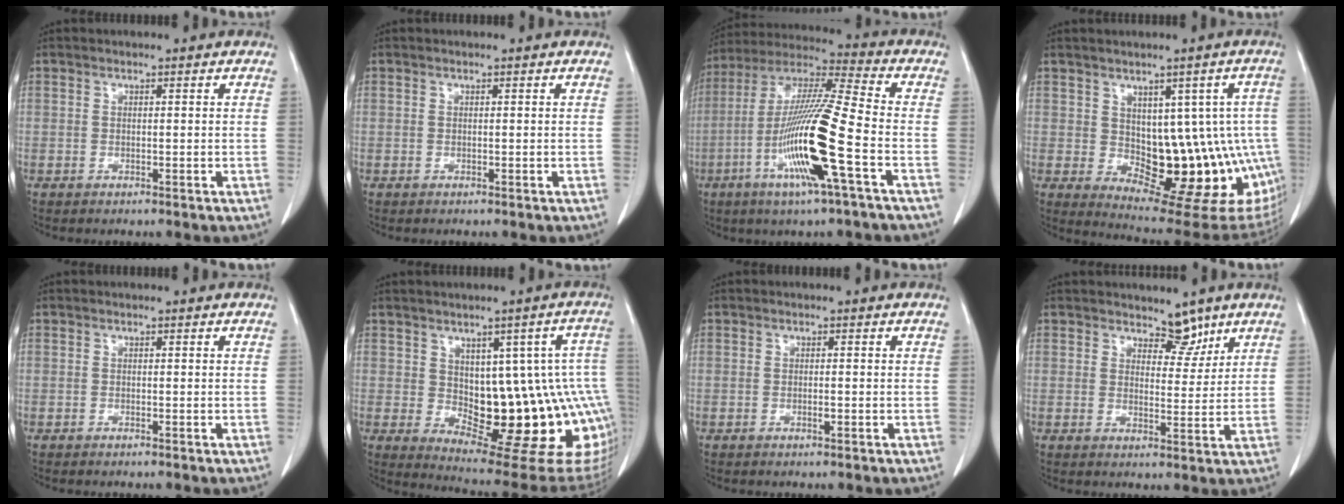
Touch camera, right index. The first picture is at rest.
{"total": 0.0}
{"total": 17.4, "force": [-5.6, -0.2, 16.5], "torque": [-0.329, -0.015, -0.113]}
{"total": 16.6, "force": [-1.6, 8.3, 14.3], "torque": [-0.121, 0.014, 0.003]}
{"total": 0.0}
{"total": 19.4, "force": [-1.5, 6.8, 18.0], "torque": [-0.150, 0.020, 0.009]}
{"total": 0.8, "force": [-0.3, 0.1, 0.8], "torque": [-0.014, 0.000, -0.003]}
{"total": 4.1, "force": [3.3, 2.0, 1.2], "torque": [-0.006, -0.007, 0.052]}